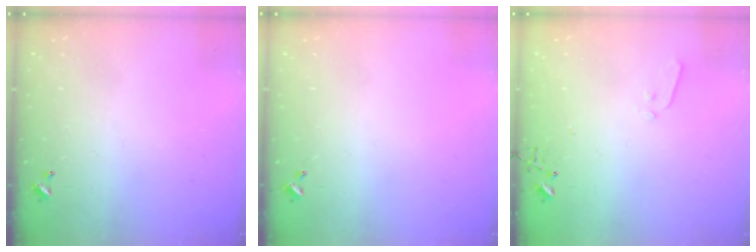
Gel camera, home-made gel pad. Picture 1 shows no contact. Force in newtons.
{"total": 0.0}
{"total": 3.7, "press": 3.6, "slide": 0.7}